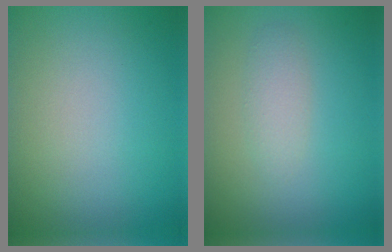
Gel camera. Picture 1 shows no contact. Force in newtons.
{"total": 1.5, "press": 1.5, "slide": 0.1}